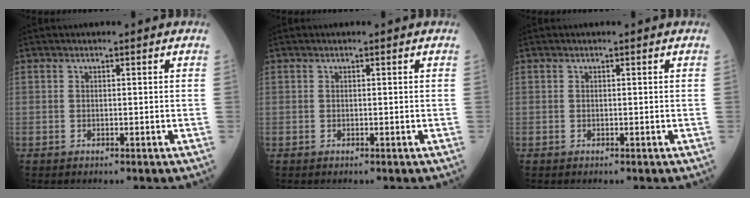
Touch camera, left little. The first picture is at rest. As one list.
[{"total": 0.0}, {"total": 0.0}]